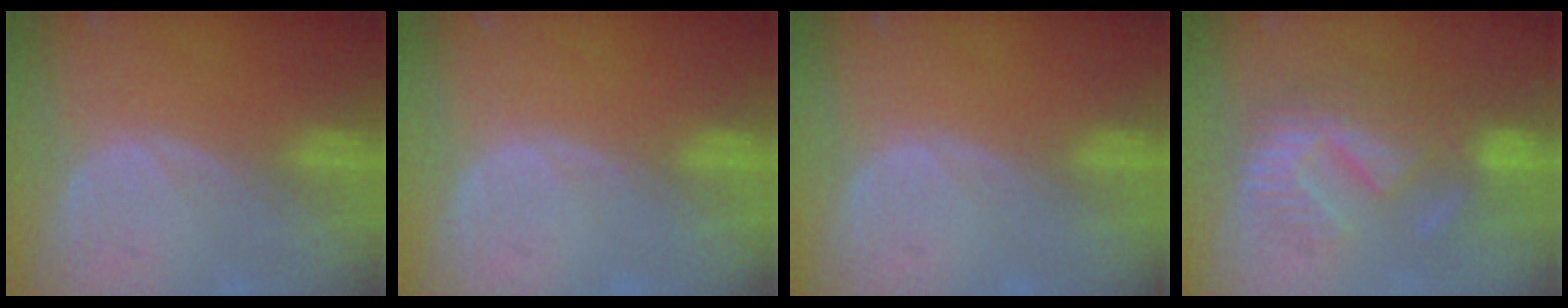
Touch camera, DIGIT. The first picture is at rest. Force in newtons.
{"total": 0.0}
{"total": 0.0}
{"total": 9.0, "press": 8.9, "slide": 1.8}